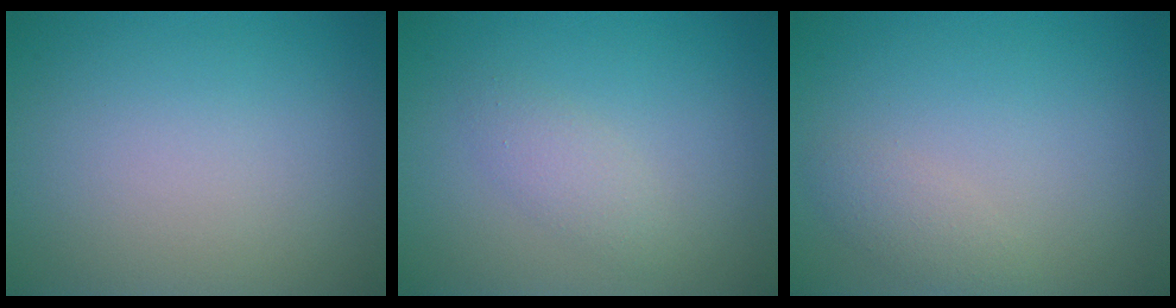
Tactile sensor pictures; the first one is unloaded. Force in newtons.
{"total": 1.6, "press": 1.6, "slide": 0.1}
{"total": 1.4, "press": 1.4, "slide": 0.1}